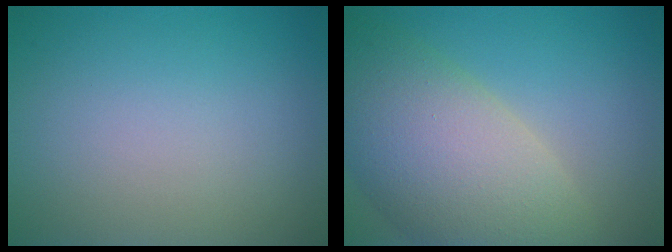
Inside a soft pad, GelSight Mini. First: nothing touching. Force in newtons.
{"total": 10.7, "press": 10.7, "slide": 0.8}